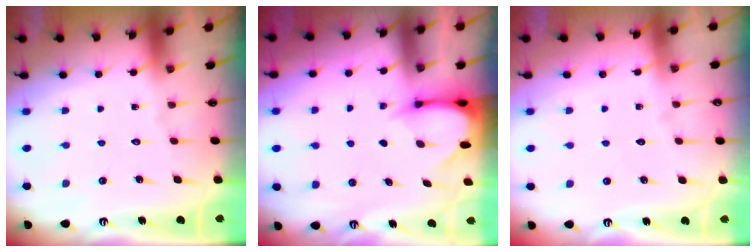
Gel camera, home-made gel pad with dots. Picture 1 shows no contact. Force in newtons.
{"total": 3.5, "press": 3.5, "slide": 0.3}
{"total": 2.6, "press": 2.6, "slide": 0.2}